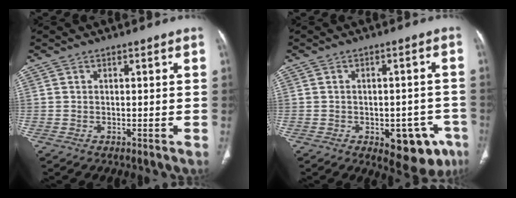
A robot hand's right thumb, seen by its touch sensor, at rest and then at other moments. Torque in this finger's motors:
{"motor_torque": [1.32, 0.92, 0.76, -0.80, 0.03]}